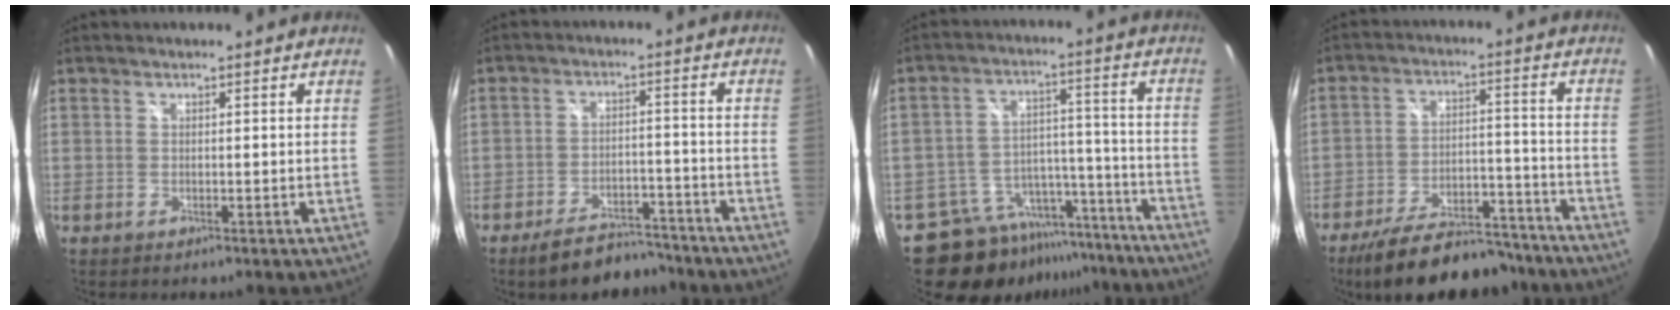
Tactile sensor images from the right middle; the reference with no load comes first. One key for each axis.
{"total": 9.9, "fx": -8.5, "fy": 3.6, "fz": 3.5, "tx": -0.076, "ty": 0.012, "tz": -0.117}
{"total": 18.3, "fx": -15.4, "fy": 8.6, "fz": 4.5, "tx": -0.093, "ty": 0.047, "tz": -0.207}
{"total": 20.2, "fx": -16.8, "fy": 7.0, "fz": 8.8, "tx": -0.164, "ty": 0.004, "tz": -0.230}